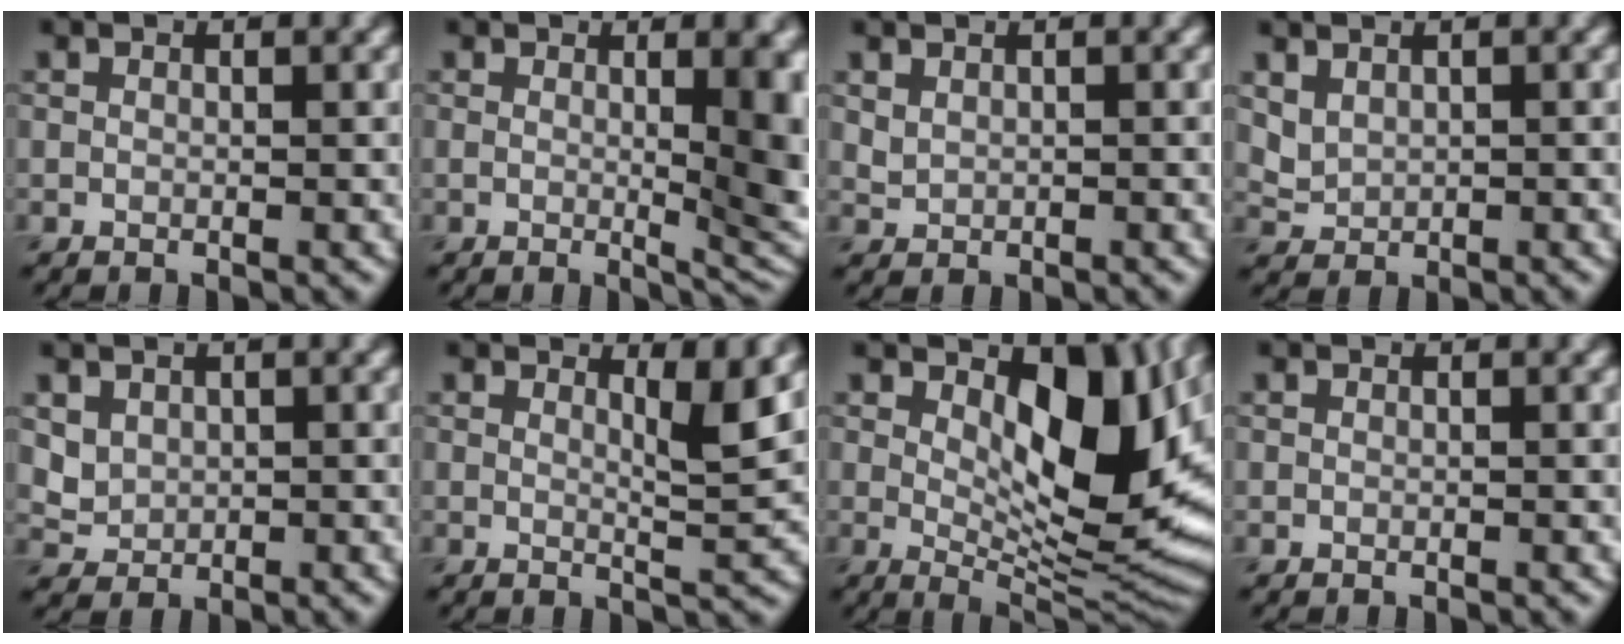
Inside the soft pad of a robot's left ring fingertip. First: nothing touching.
{"total": 8.9, "force": [0.8, 3.2, 8.3], "torque": [-0.061, -0.002, 0.013]}
{"total": 0.7, "force": [0.6, 0.4, 0.3], "torque": [-0.010, -0.002, 0.017]}
{"total": 1.4, "force": [0.9, 0.9, 0.6], "torque": [-0.014, -0.001, 0.025]}
{"total": 1.7, "force": [0.6, 1.4, 0.6], "torque": [-0.012, -0.005, 0.019]}
{"total": 3.3, "force": [1.5, 0.7, 2.8], "torque": [-0.036, -0.008, 0.022]}
{"total": 11.4, "force": [2.7, 5.2, 9.8], "torque": [-0.136, -0.009, 0.045]}
{"total": 0.0}